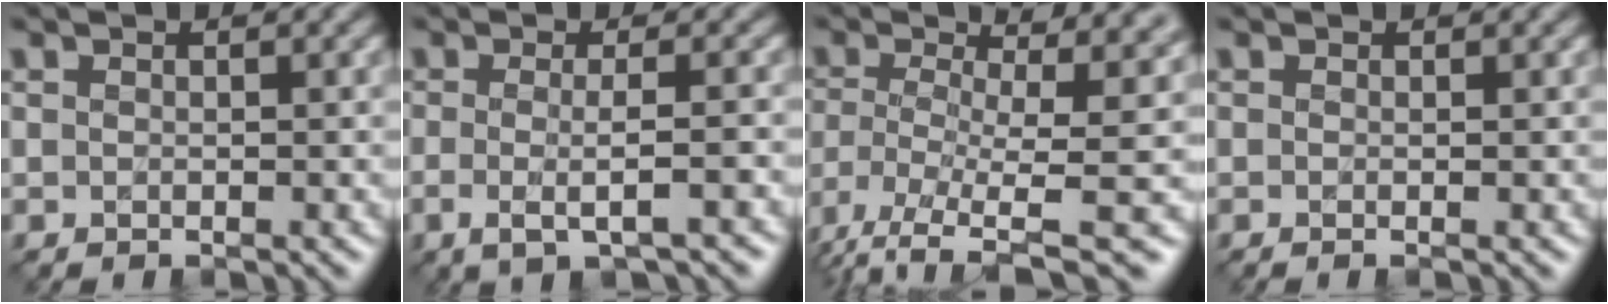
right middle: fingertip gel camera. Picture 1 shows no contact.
{"total": 3.9, "force": [-0.7, 1.1, 3.6], "torque": [-0.061, -0.011, -0.013]}
{"total": 10.7, "force": [-2.7, 3.6, 9.7], "torque": [-0.175, -0.007, -0.044]}
{"total": 0.8, "force": [-0.1, 0.3, 0.7], "torque": [-0.009, -0.008, -0.008]}